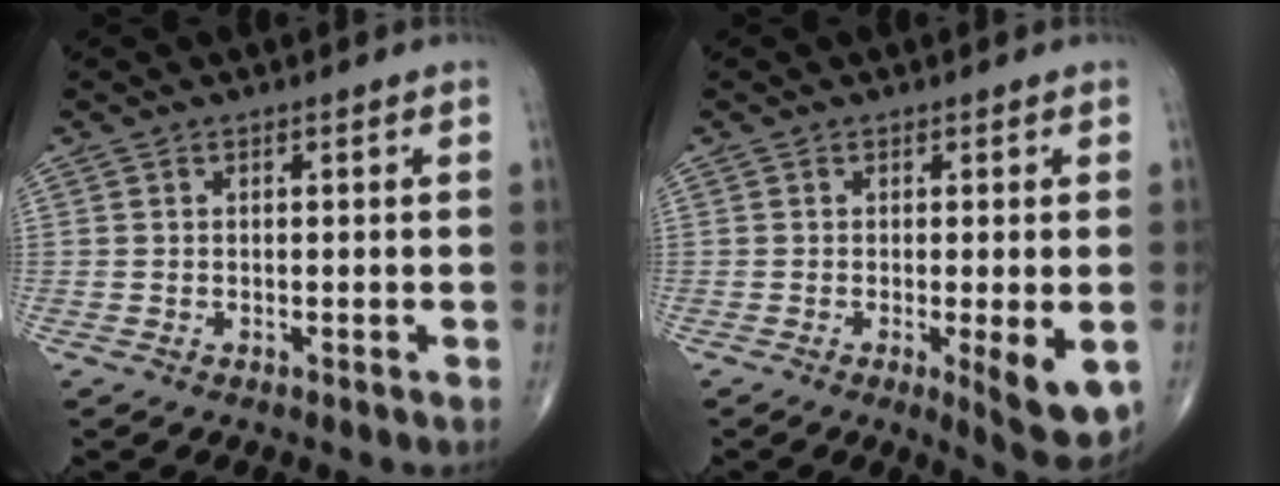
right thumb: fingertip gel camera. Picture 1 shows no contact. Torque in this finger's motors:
{"motor_torque": [0.84, 0.94, 0.67, -0.10, 0.17]}